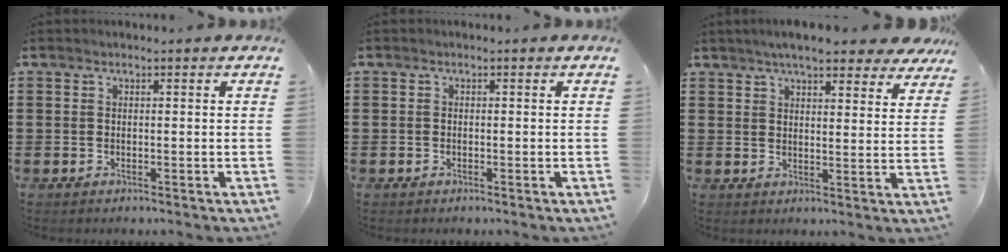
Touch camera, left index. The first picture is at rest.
{"total": 0.6, "force": [-0.5, 0.3, 0.1], "torque": [-0.005, -0.001, -0.010]}
{"total": 6.5, "force": [5.7, 0.8, 2.9], "torque": [-0.067, -0.011, 0.102]}